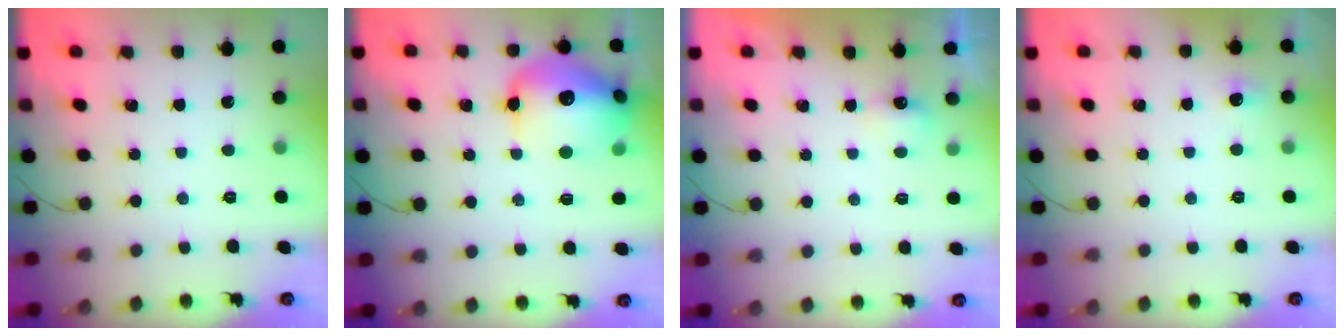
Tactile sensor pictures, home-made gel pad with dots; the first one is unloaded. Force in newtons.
{"total": 18.5, "press": 18.3, "slide": 2.8}
{"total": 3.4, "press": 3.3, "slide": 0.8}
{"total": 3.7, "press": 3.3, "slide": 1.5}